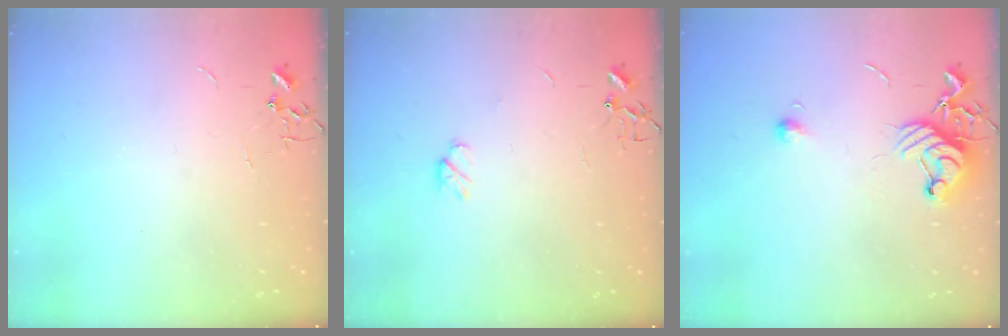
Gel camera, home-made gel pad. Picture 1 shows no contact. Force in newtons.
{"total": 4.6, "press": 4.6, "slide": 0.7}
{"total": 10.6, "press": 10.5, "slide": 1.2}